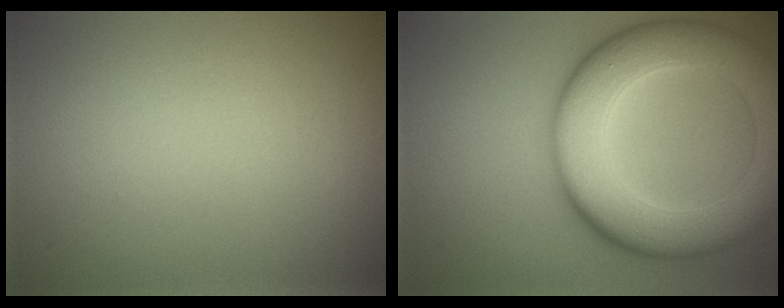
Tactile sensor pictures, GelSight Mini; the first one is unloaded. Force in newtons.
{"total": 10.2, "press": 10.2, "slide": 0.4}